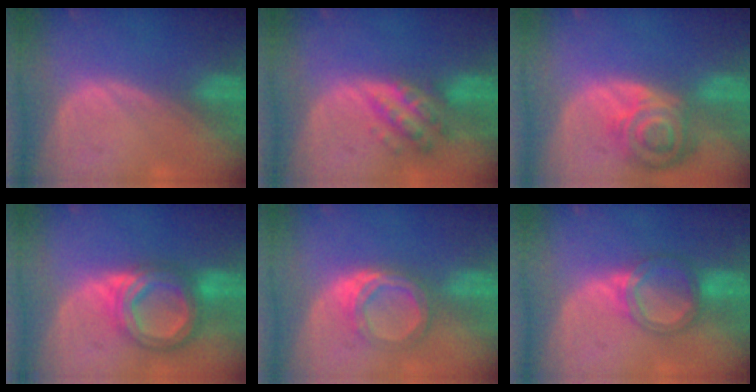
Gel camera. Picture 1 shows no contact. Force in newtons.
{"total": 6.4, "press": 5.7, "slide": 2.9}
{"total": 8.4, "press": 7.4, "slide": 4.0}
{"total": 8.4, "press": 8.4, "slide": 0.8}
{"total": 5.3, "press": 4.9, "slide": 2.0}
{"total": 5.3, "press": 5.0, "slide": 1.7}